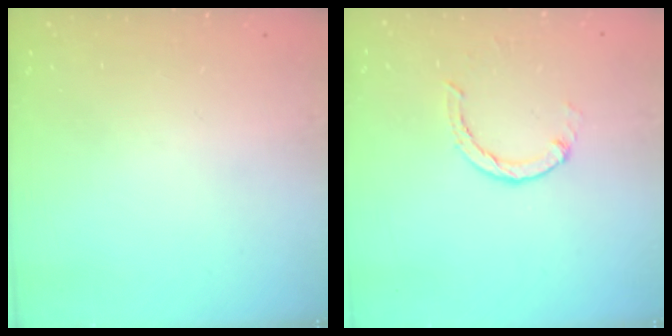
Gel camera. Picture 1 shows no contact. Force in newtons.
{"total": 2.0, "press": 2.0, "slide": 0.2}